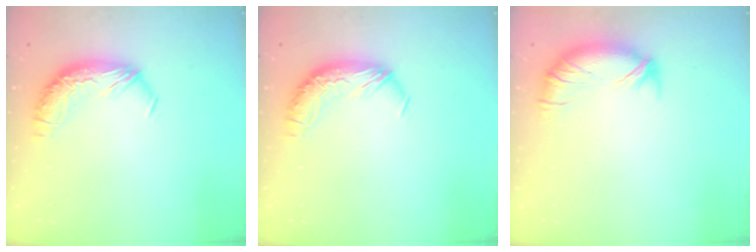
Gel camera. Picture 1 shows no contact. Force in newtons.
{"total": 0.0}
{"total": 3.6, "press": 3.2, "slide": 1.7}